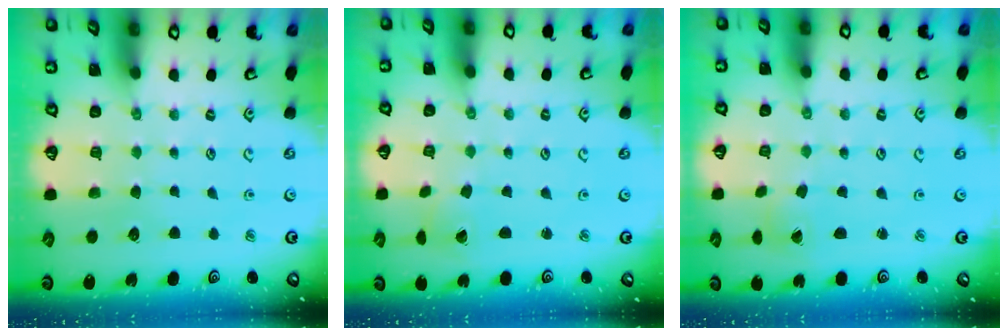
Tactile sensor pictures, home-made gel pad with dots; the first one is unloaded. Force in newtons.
{"total": 2.2, "press": 2.2, "slide": 0.2}
{"total": 1.0, "press": 1.0, "slide": 0.0}